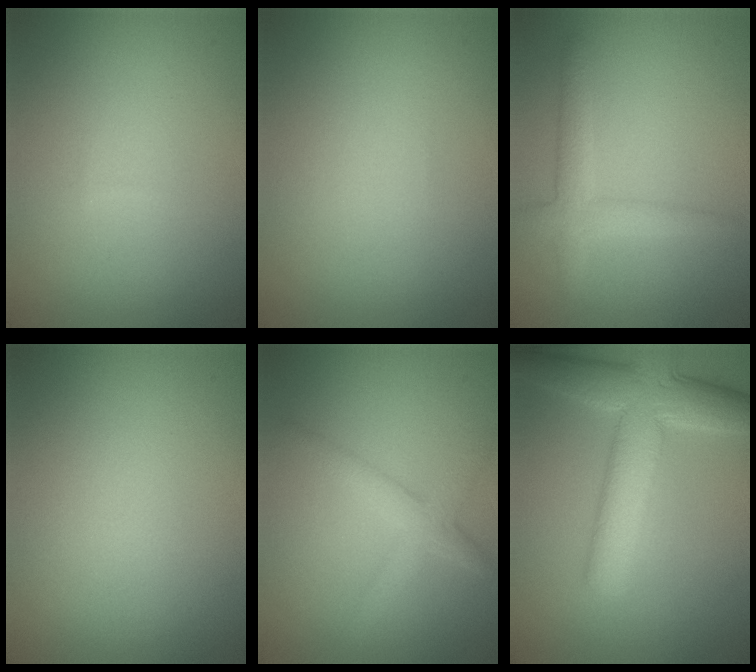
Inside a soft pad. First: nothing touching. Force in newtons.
{"total": 0.0}
{"total": 2.9, "press": 2.8, "slide": 0.1}
{"total": 0.0}
{"total": 2.9, "press": 2.9, "slide": 0.1}
{"total": 7.5, "press": 7.5, "slide": 0.2}